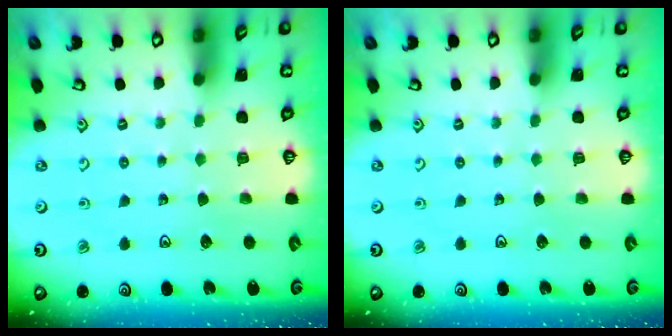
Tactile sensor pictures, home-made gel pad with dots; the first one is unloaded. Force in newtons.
{"total": 0.0}